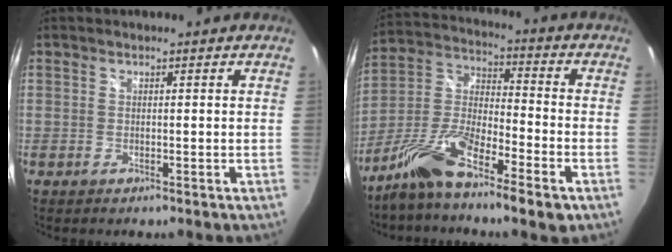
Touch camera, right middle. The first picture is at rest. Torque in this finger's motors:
{"motor_torque": [1.07, -1.06, 0.30, 0.12]}